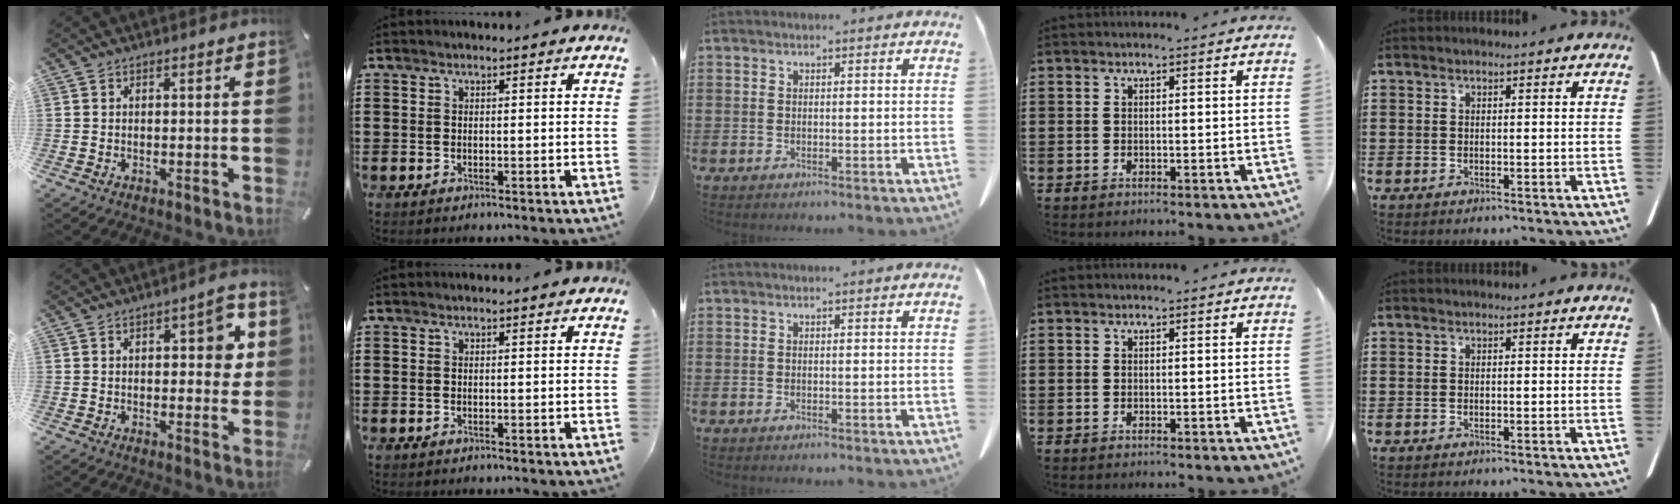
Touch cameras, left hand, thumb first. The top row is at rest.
{"thumb": {"total": 8.0, "force": [1.7, 3.9, 6.8], "torque": [-0.073, -0.007, 0.018]}}